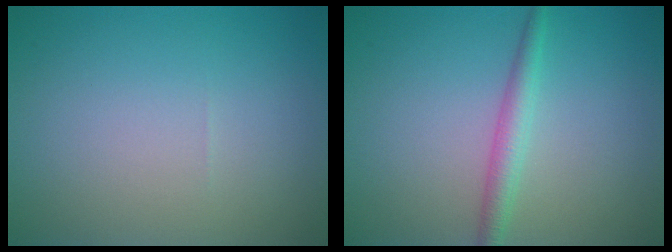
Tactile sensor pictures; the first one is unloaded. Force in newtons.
{"total": 2.2, "press": 2.2, "slide": 0.1}